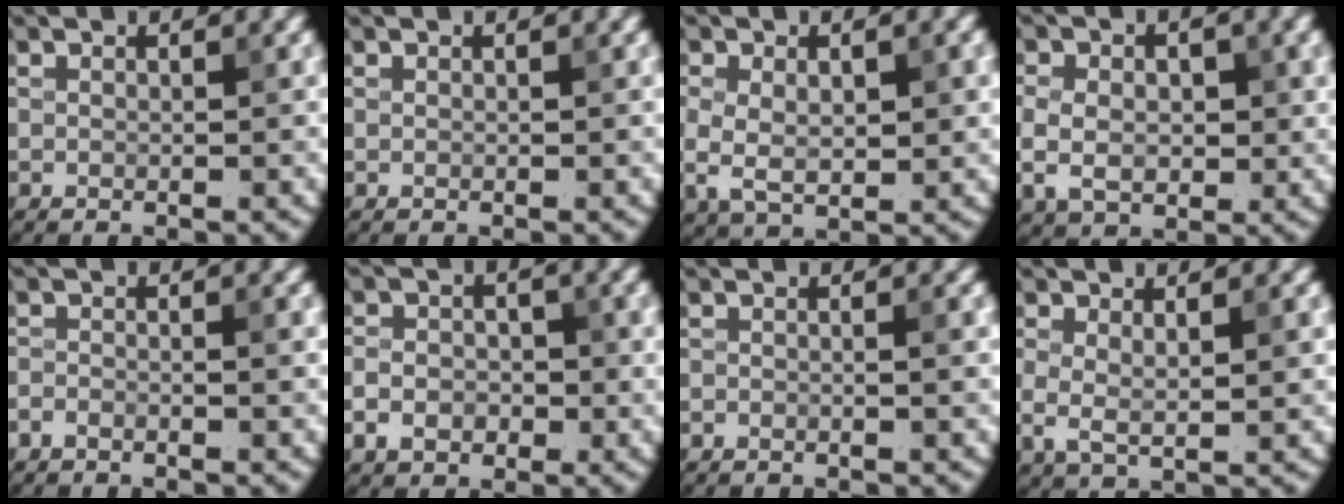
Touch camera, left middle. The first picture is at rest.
{"total": 0.0}
{"total": 5.3, "force": [-0.2, 3.1, 4.2], "torque": [-0.089, -0.010, 0.000]}
{"total": 4.9, "force": [-0.1, 3.5, 3.4], "torque": [-0.060, -0.004, -0.004]}
{"total": 1.4, "force": [-1.0, 0.4, 0.8], "torque": [-0.019, 0.001, -0.023]}
{"total": 3.3, "force": [-1.3, 2.5, 1.8], "torque": [-0.030, -0.001, -0.027]}
{"total": 1.0, "force": [-0.5, 0.2, 0.8], "torque": [-0.012, -0.002, -0.010]}
{"total": 3.3, "force": [0.2, 1.4, 2.9], "torque": [-0.054, -0.002, 0.003]}